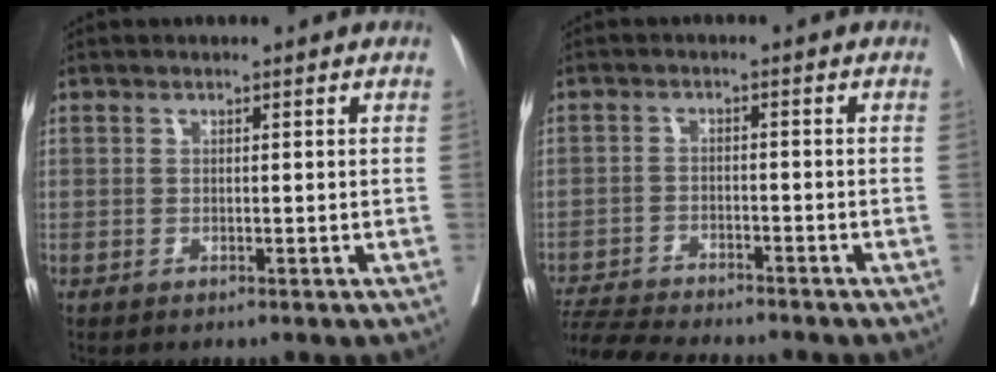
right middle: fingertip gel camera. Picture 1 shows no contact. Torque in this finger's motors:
{"motor_torque": [1.01, -1.13, 0.11, 0.03]}